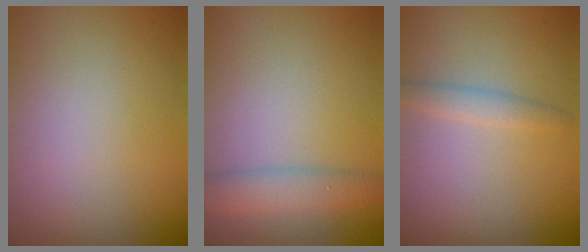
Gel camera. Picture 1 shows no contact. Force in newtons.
{"total": 3.0, "press": 3.0, "slide": 0.1}
{"total": 1.5, "press": 1.5, "slide": 0.0}